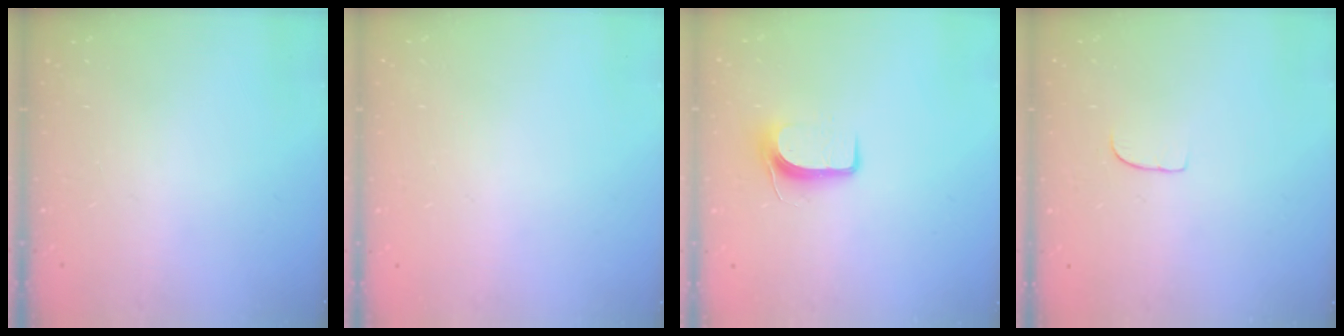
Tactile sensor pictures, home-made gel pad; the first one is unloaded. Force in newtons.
{"total": 0.0}
{"total": 7.9, "press": 7.9, "slide": 0.7}
{"total": 5.0, "press": 4.9, "slide": 0.5}